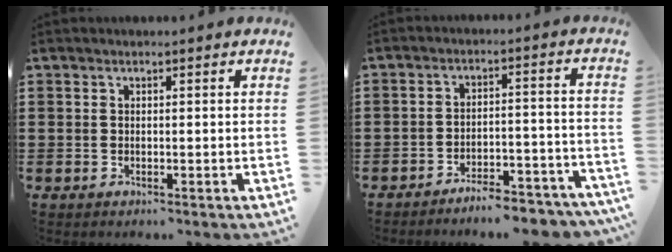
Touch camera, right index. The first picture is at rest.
{"total": 5.6, "force": [-5.4, 0.1, 1.4], "torque": [-0.020, 0.006, -0.105]}